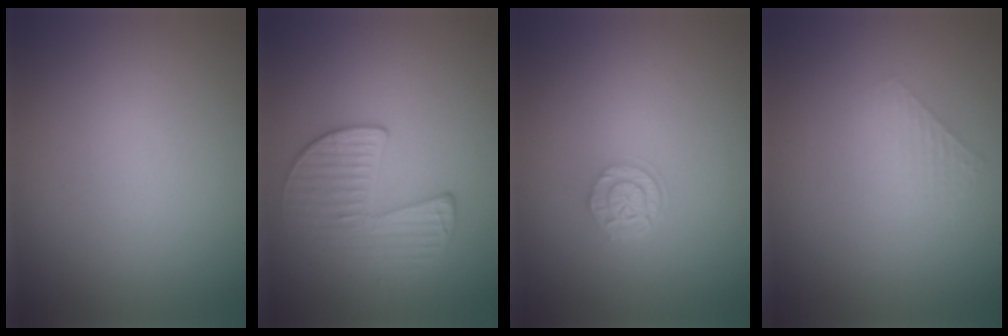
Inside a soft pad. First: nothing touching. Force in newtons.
{"total": 3.3, "press": 3.2, "slide": 0.6}
{"total": 2.2, "press": 1.8, "slide": 1.2}
{"total": 1.3, "press": 1.3, "slide": 0.2}